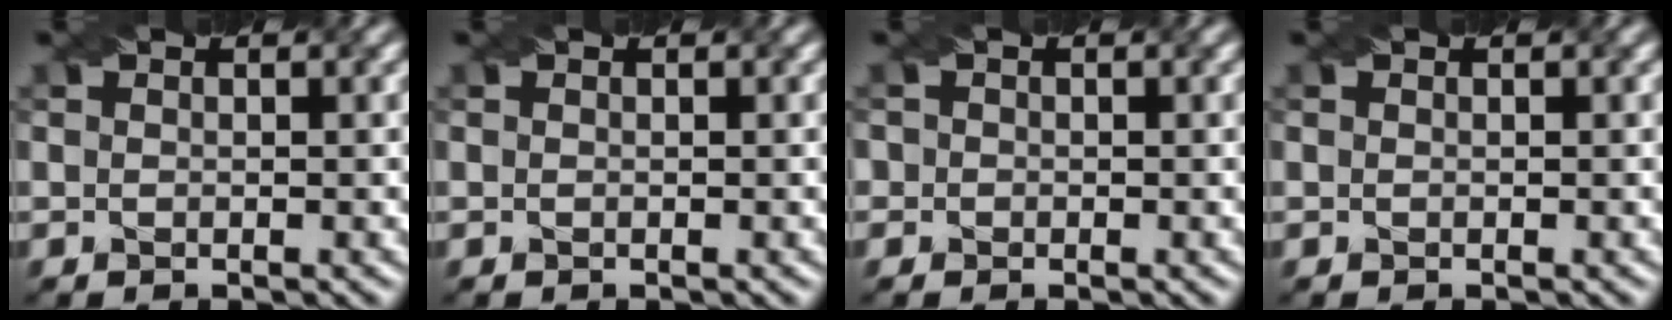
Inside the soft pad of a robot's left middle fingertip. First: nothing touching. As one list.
[{"total": 0.0}, {"total": 1.1, "force": [0.0, 1.1, 0.0], "torque": [0.012, 0.007, -0.011]}, {"total": 0.0}]